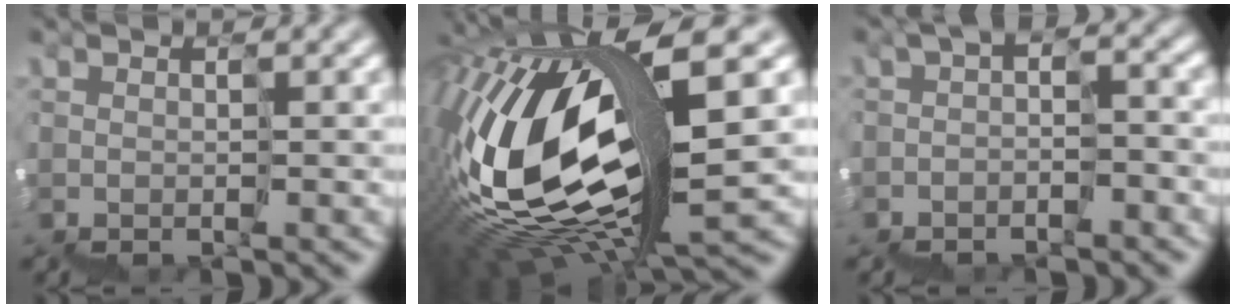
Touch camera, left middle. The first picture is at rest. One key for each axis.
{"total": 14.1, "fx": 2.0, "fy": 5.0, "fz": 13.0, "tx": -0.285, "ty": 0.022, "tz": 0.042}
{"total": 2.4, "fx": -1.6, "fy": 1.3, "fz": 1.3, "tx": -0.029, "ty": 0.004, "tz": -0.021}